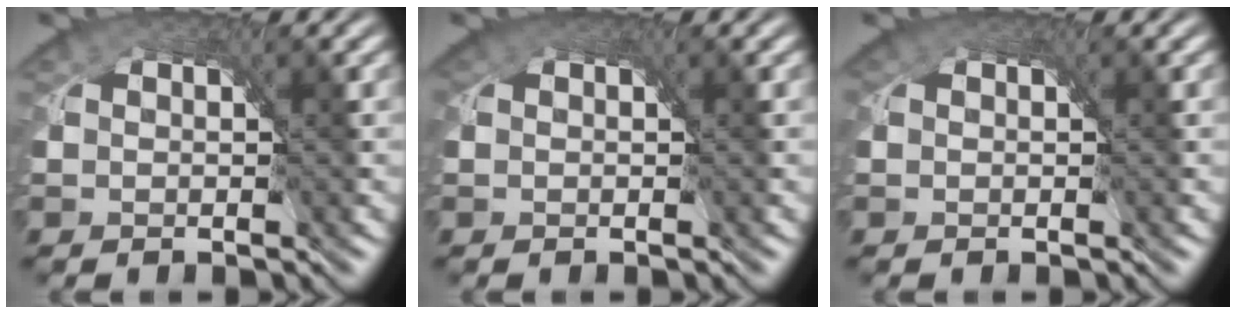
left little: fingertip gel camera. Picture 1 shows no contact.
{"total": 1.8, "force": [0.6, 1.5, 0.8], "torque": [-0.020, 0.000, 0.006]}
{"total": 1.2, "force": [0.3, 1.1, 0.4], "torque": [-0.010, -0.001, 0.001]}